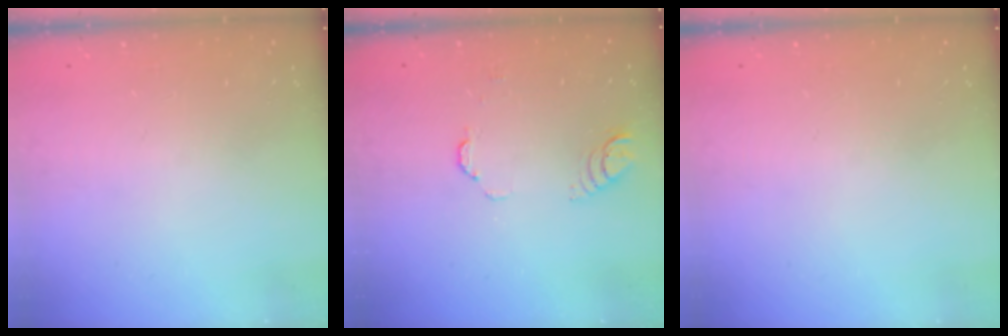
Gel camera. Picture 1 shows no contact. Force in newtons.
{"total": 3.0, "press": 3.0, "slide": 0.3}
{"total": 0.0}